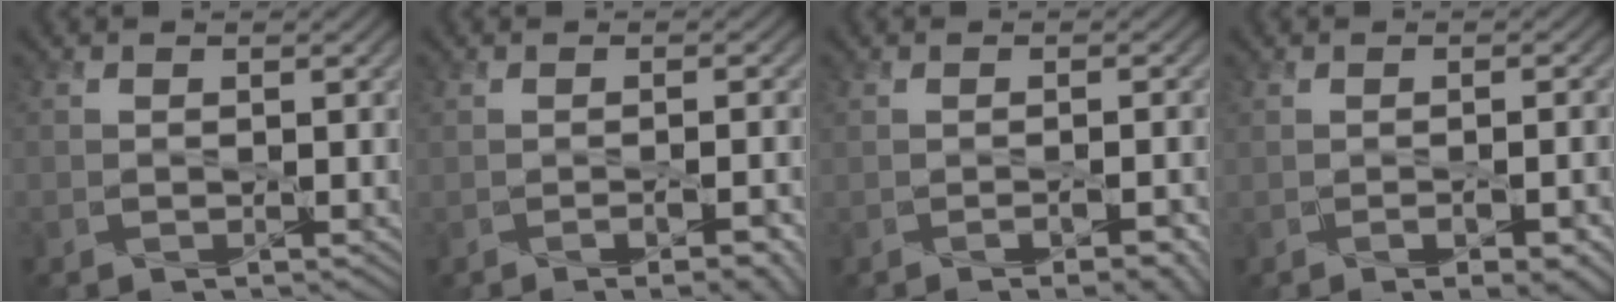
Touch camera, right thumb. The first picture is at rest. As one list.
[{"total": 4.3, "force": [-2.1, 1.2, 3.5], "torque": [-0.045, 0.002, -0.018]}, {"total": 3.4, "force": [-1.8, 1.0, 2.8], "torque": [-0.041, 0.001, -0.017]}, {"total": 4.4, "force": [-2.0, 1.5, 3.6], "torque": [-0.051, -0.002, -0.017]}]